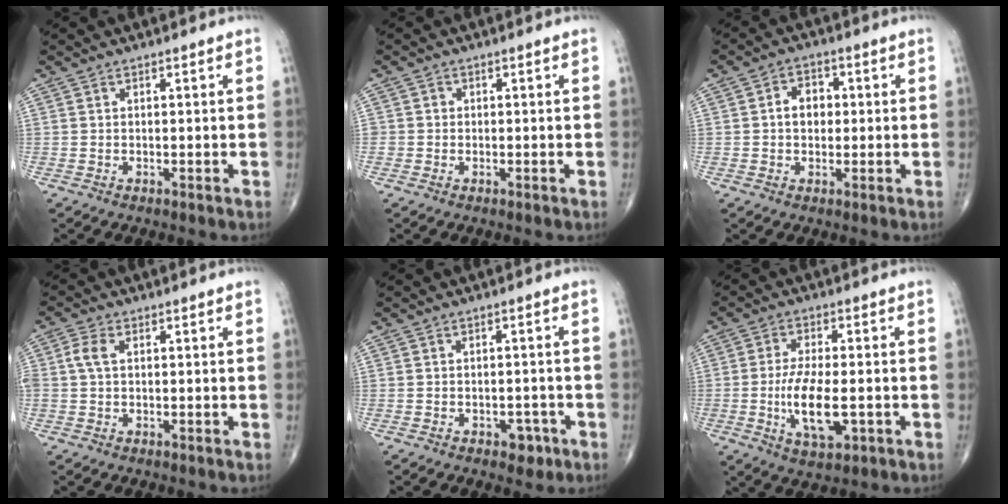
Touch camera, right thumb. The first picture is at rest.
{"total": 1.2, "force": [-0.1, 1.2, 0.1], "torque": [0.007, 0.005, -0.004]}
{"total": 5.0, "force": [0.3, 3.8, 3.2], "torque": [-0.033, 0.013, 0.000]}
{"total": 3.4, "force": [0.6, 2.0, 2.6], "torque": [-0.070, 0.010, 0.010]}
{"total": 3.2, "force": [-1.7, 2.0, 1.7], "torque": [-0.009, 0.011, -0.019]}
{"total": 9.9, "force": [-2.1, 4.0, 8.8], "torque": [-0.167, -0.004, -0.034]}